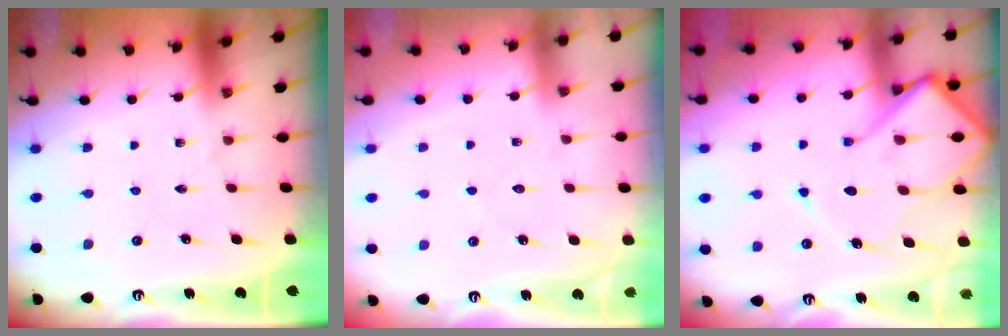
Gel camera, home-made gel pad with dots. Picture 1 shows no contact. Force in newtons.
{"total": 4.2, "press": 4.2, "slide": 0.5}
{"total": 15.5, "press": 15.4, "slide": 1.5}